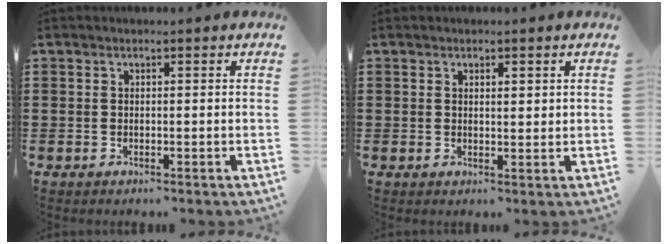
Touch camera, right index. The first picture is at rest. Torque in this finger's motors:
{"motor_torque": [-0.17, 0.28, -0.06, -0.01]}